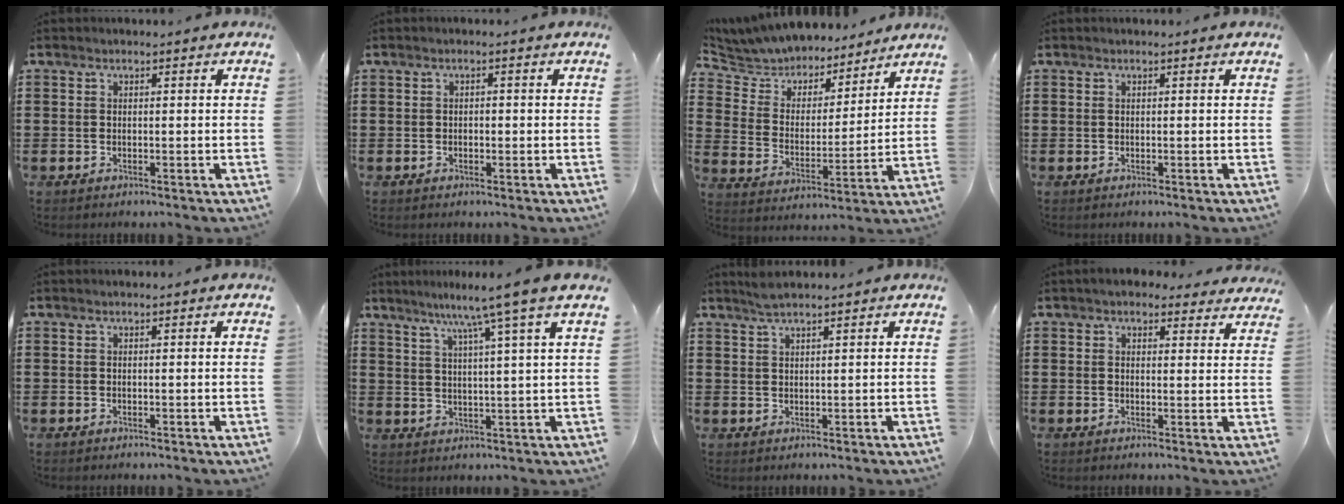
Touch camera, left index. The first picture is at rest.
{"total": 0.8, "force": [-0.2, 0.5, 0.6], "torque": [-0.013, 0.001, -0.004]}
{"total": 5.9, "force": [5.7, 1.5, 0.1], "torque": [-0.040, -0.042, 0.096]}
{"total": 0.0}
{"total": 0.6, "force": [0.1, -0.1, 0.6], "torque": [-0.009, -0.002, 0.002]}
{"total": 7.7, "force": [5.4, -1.5, 5.2], "torque": [-0.110, -0.021, 0.085]}
{"total": 1.9, "force": [1.7, 0.2, 0.8], "torque": [-0.019, 0.000, 0.032]}
{"total": 3.4, "force": [3.0, 1.1, 1.1], "torque": [-0.022, -0.007, 0.055]}